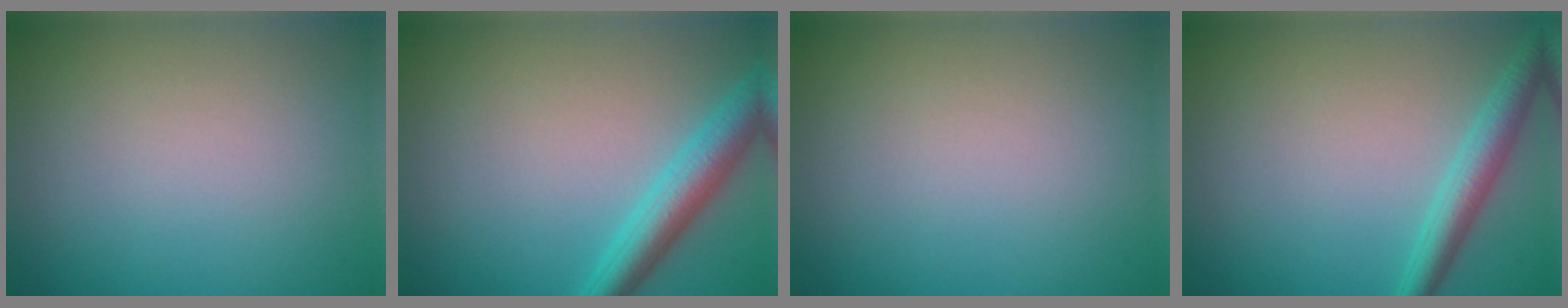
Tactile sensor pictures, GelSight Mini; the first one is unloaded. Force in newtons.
{"total": 4.2, "press": 4.2, "slide": 0.1}
{"total": 0.0}
{"total": 3.0, "press": 3.0, "slide": 0.1}